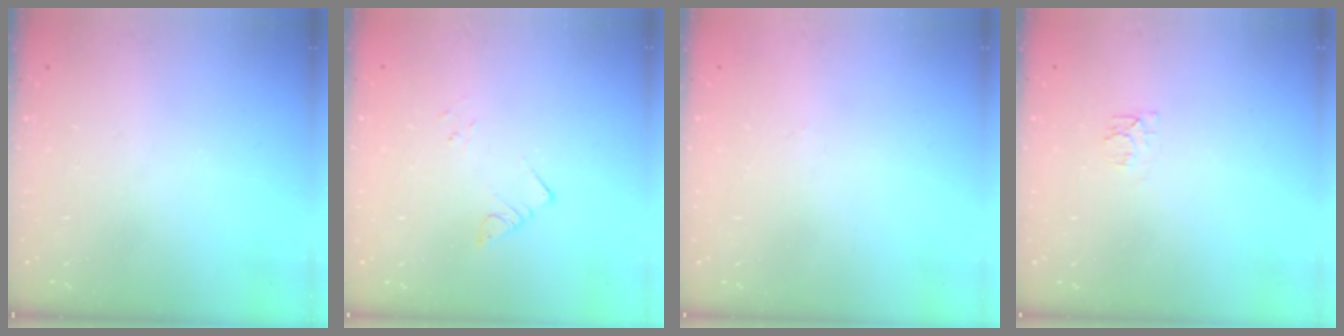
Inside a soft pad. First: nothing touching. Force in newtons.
{"total": 2.9, "press": 2.9, "slide": 0.4}
{"total": 0.0}
{"total": 4.6, "press": 4.5, "slide": 0.5}